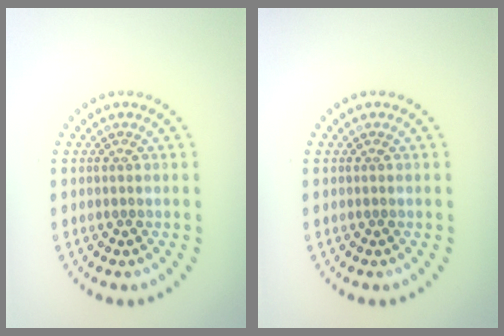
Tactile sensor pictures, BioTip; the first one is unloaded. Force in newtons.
{"total": 0.0}